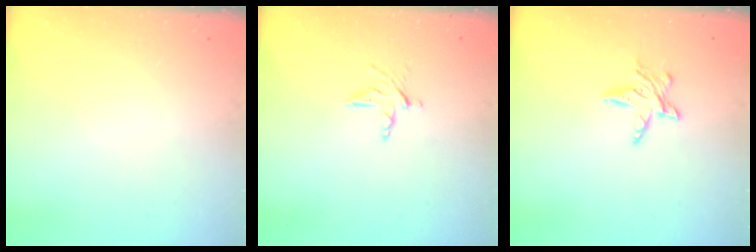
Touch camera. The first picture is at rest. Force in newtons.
{"total": 5.6, "press": 5.5, "slide": 0.5}
{"total": 6.4, "press": 6.4, "slide": 0.4}